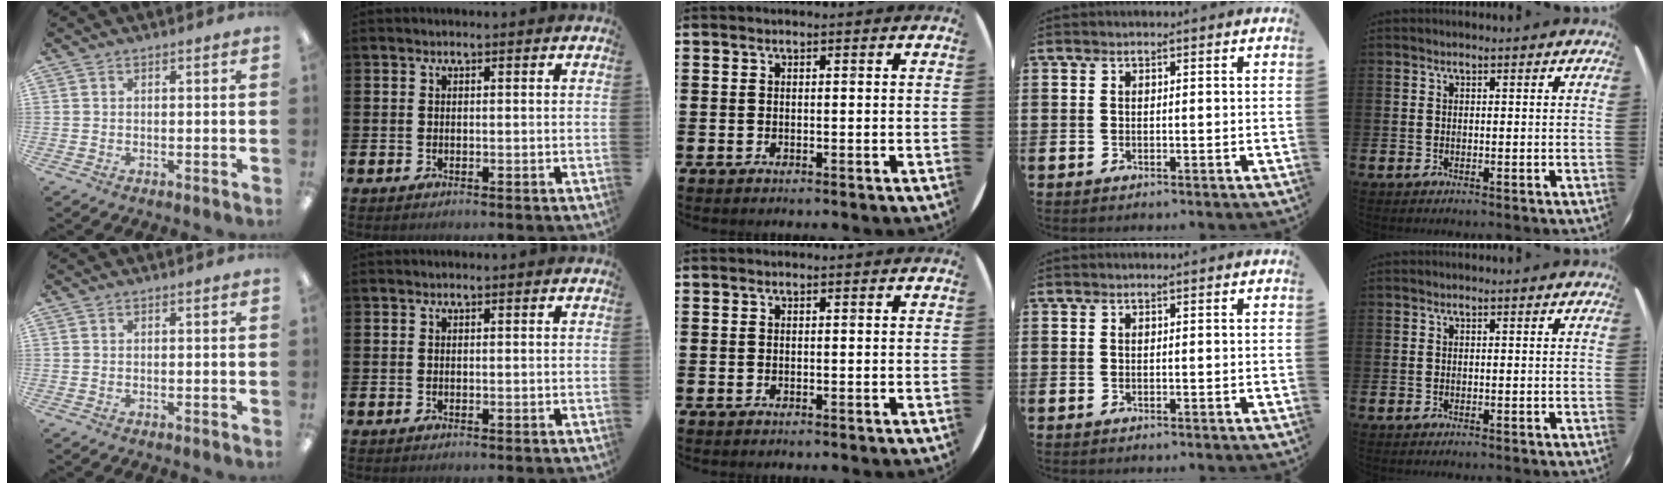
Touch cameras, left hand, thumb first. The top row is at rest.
{}